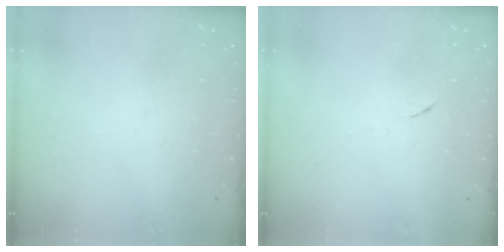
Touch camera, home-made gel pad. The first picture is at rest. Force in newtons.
{"total": 3.2, "press": 3.1, "slide": 0.4}